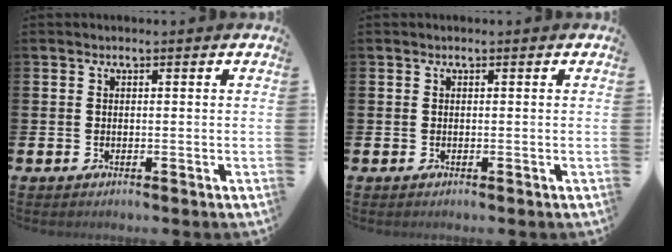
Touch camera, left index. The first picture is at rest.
{"total": 0.0}